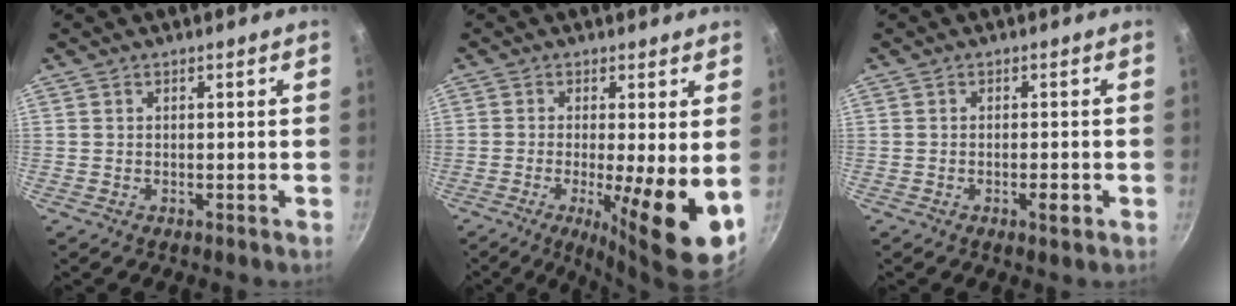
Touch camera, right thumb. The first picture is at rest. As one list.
[{"total": 11.3, "force": [-1.8, 1.9, 11.0], "torque": [-0.172, -0.012, -0.025]}, {"total": 2.3, "force": [-0.9, 0.7, 2.0], "torque": [-0.034, 0.005, -0.014]}]